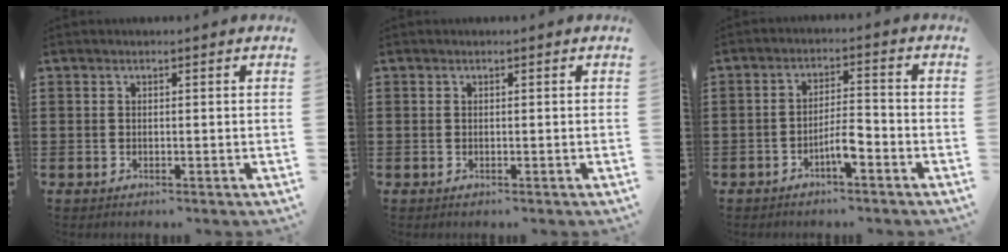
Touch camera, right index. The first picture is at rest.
{"total": 0.0}
{"total": 4.3, "force": [-2.5, 1.1, 3.4], "torque": [-0.073, 0.002, -0.051]}